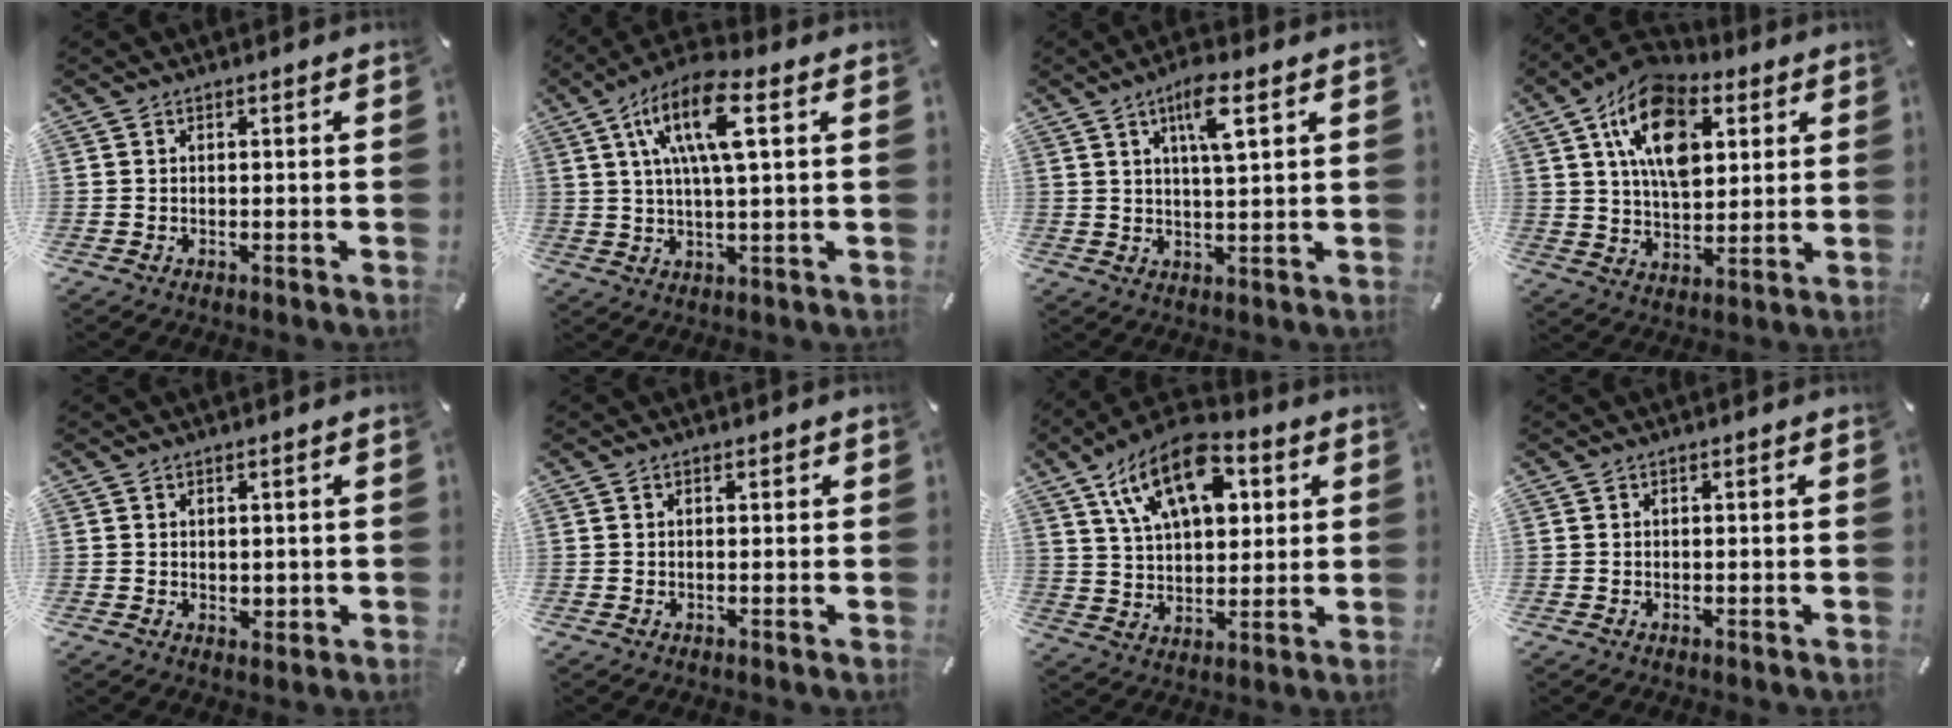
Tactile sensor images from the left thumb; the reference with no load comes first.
{"total": 13.3, "force": [4.5, 4.0, 11.8], "torque": [-0.232, 0.002, 0.075]}
{"total": 7.4, "force": [3.7, 1.5, 6.3], "torque": [-0.116, -0.001, 0.057]}
{"total": 17.4, "force": [6.7, 10.6, 12.0], "torque": [-0.212, -0.003, 0.119]}
{"total": 1.6, "force": [0.6, 1.4, 0.5], "torque": [-0.001, 0.001, 0.009]}
{"total": 0.9, "force": [0.3, 0.7, 0.5], "torque": [-0.009, 0.006, 0.004]}
{"total": 16.8, "force": [7.8, 9.5, 11.6], "torque": [-0.202, -0.013, 0.138]}
{"total": 0.0}